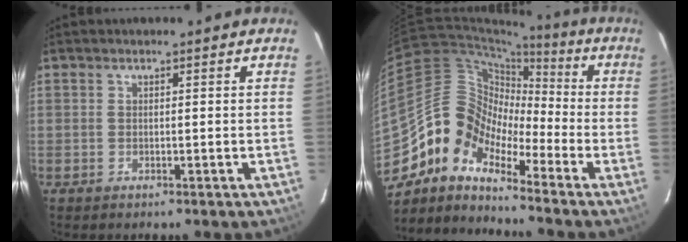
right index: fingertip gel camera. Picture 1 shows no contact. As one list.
[{"total": 10.2, "force": [-7.0, 6.4, 3.8], "torque": [-0.067, 0.031, -0.167]}]